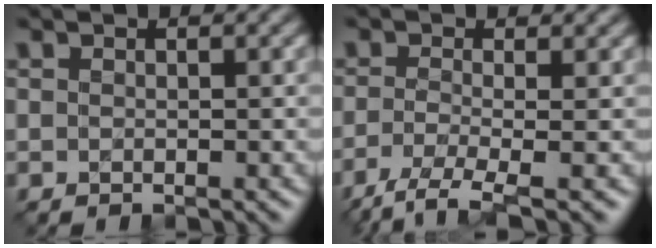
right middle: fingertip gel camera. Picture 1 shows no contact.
{"total": 4.0, "force": [-2.0, 1.1, 3.3], "torque": [-0.064, -0.004, -0.050]}